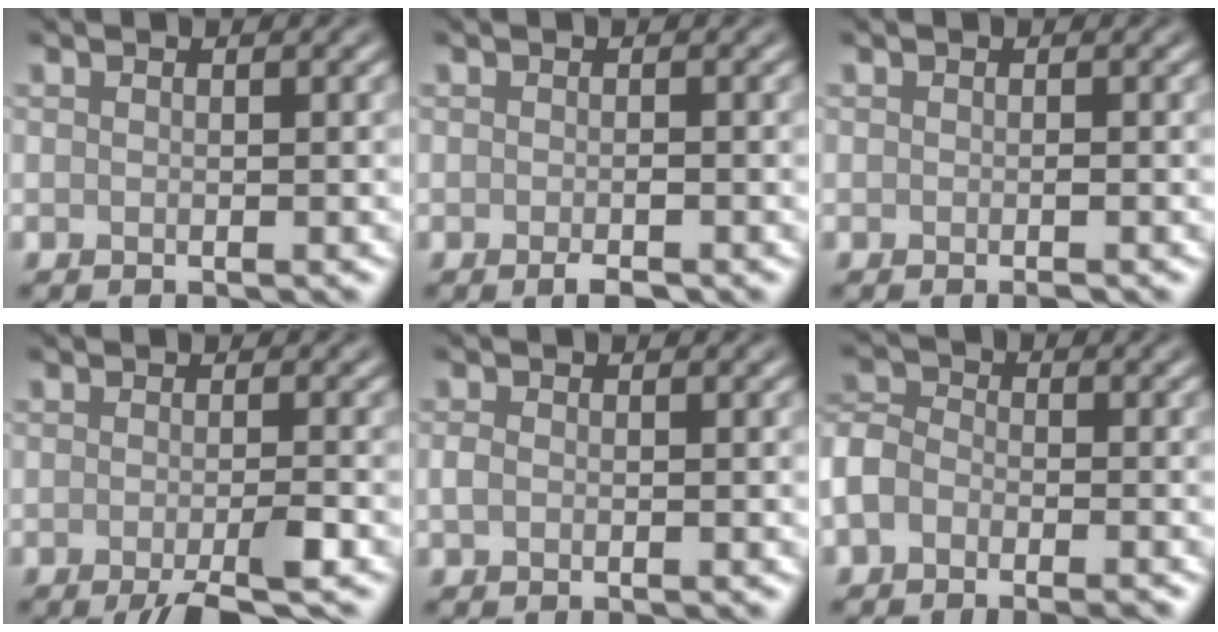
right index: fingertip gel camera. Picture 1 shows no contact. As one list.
[{"total": 1.4, "force": [-0.8, 0.5, 1.0], "torque": [-0.016, -0.002, -0.012]}, {"total": 0.5, "force": [-0.3, 0.1, 0.4], "torque": [-0.006, 0.001, -0.003]}, {"total": 3.9, "force": [-2.4, 0.6, 3.0], "torque": [-0.049, -0.005, -0.044]}, {"total": 0.9, "force": [-0.3, 0.6, 0.6], "torque": [-0.015, -0.001, -0.007]}, {"total": 5.3, "force": [-3.1, 3.2, 2.9], "torque": [-0.050, 0.005, -0.066]}]